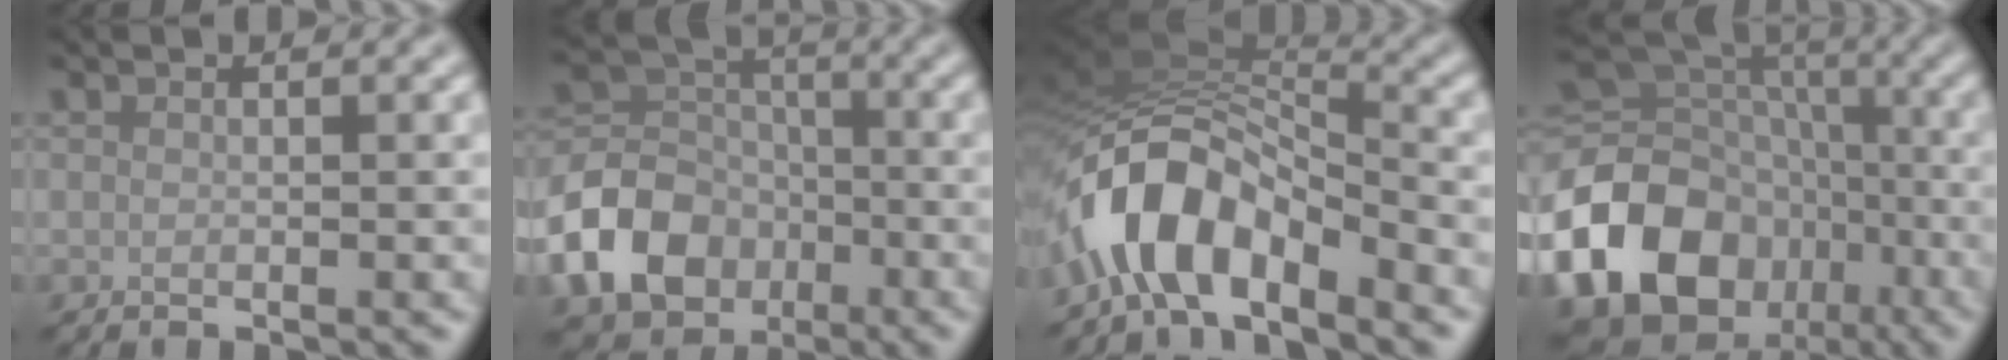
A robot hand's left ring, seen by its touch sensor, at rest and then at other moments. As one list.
[{"total": 9.3, "force": [-4.2, 7.1, 4.4], "torque": [-0.094, -0.005, -0.092]}, {"total": 8.4, "force": [-5.2, 3.5, 5.5], "torque": [-0.090, 0.008, -0.106]}, {"total": 19.7, "force": [-9.1, 14.6, 9.6], "torque": [-0.205, -0.024, -0.147]}]